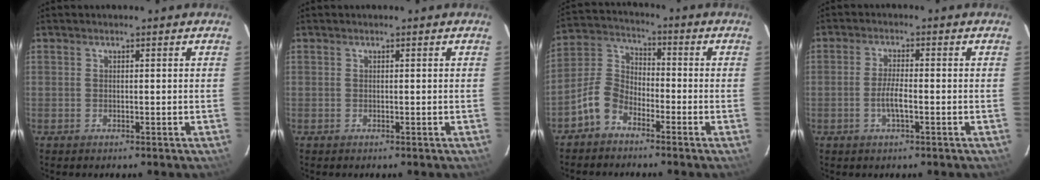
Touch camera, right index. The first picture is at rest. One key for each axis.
{"total": 0.0}
{"total": 7.4, "fx": -4.8, "fy": 4.4, "fz": 3.5, "tx": -0.078, "ty": 0.023, "tz": -0.105}
{"total": 3.6, "fx": -1.3, "fy": 0.6, "fz": 3.3, "tx": -0.067, "ty": -0.002, "tz": -0.025}